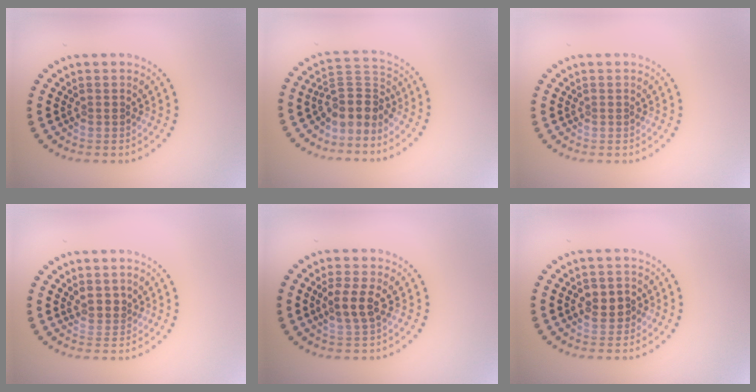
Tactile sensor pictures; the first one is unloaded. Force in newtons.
{"total": 3.4, "press": 2.6, "slide": 2.1}
{"total": 0.0}
{"total": 1.5, "press": 1.2, "slide": 1.0}
{"total": 2.7, "press": 2.5, "slide": 0.8}
{"total": 2.4, "press": 2.3, "slide": 0.4}